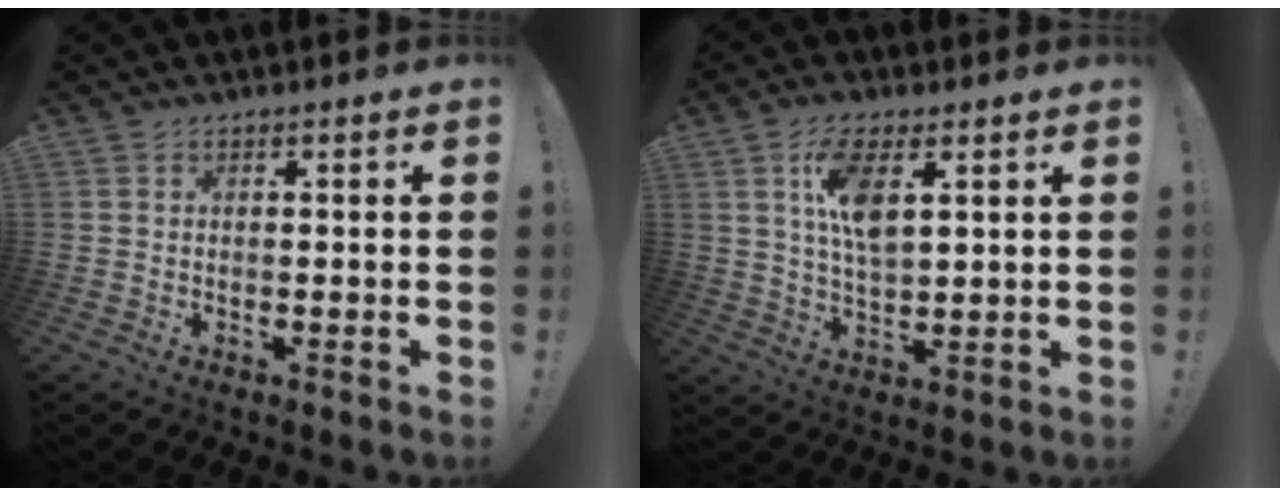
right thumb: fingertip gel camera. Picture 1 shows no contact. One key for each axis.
{"total": 10.6, "fx": 4.4, "fy": 4.5, "fz": 8.5, "tx": -0.160, "ty": -0.006, "tz": 0.078}